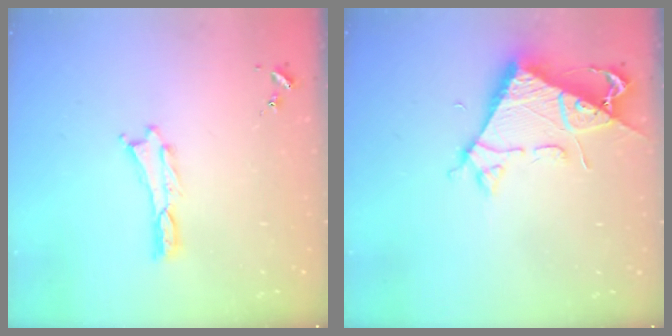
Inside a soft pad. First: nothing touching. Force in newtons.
{"total": 6.8, "press": 6.7, "slide": 0.6}